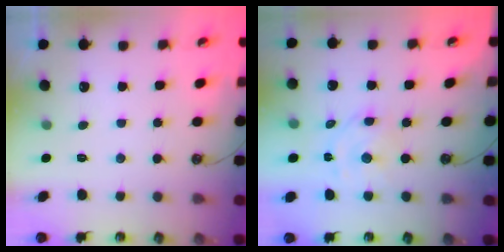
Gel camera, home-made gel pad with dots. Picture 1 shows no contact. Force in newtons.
{"total": 5.5, "press": 5.4, "slide": 0.8}